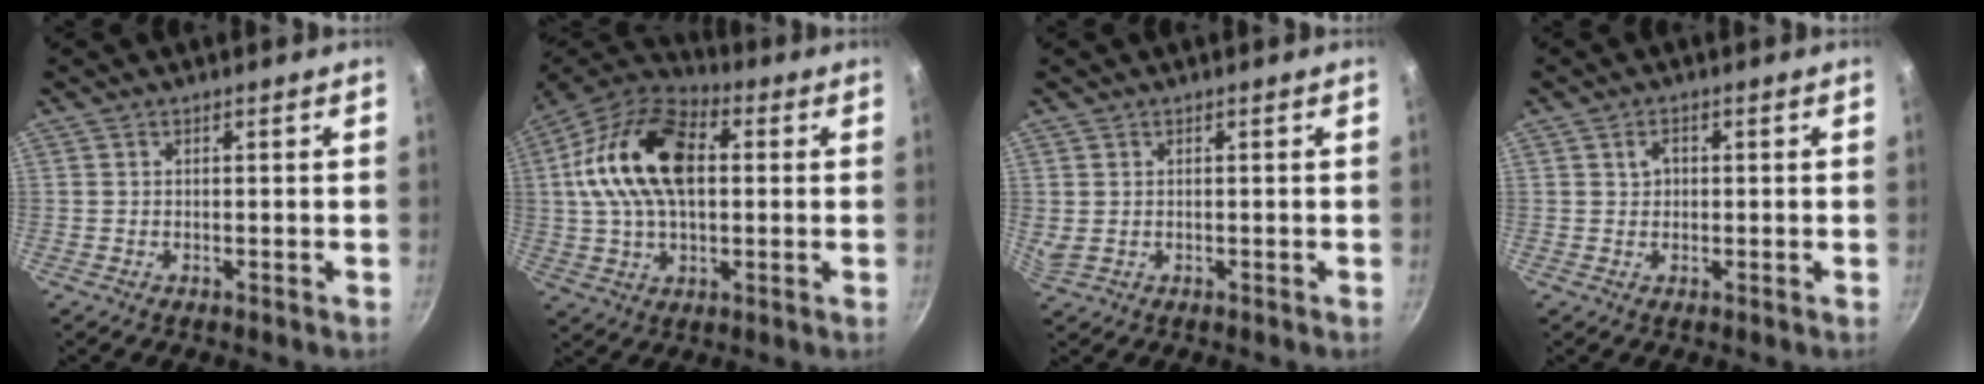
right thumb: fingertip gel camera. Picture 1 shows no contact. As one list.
[{"total": 20.1, "force": [2.9, 12.1, 15.8], "torque": [-0.278, 0.025, 0.034]}, {"total": 1.9, "force": [0.4, 1.4, 1.2], "torque": [-0.020, -0.004, 0.012]}, {"total": 2.0, "force": [0.6, 1.6, 1.1], "torque": [-0.009, 0.000, 0.007]}]